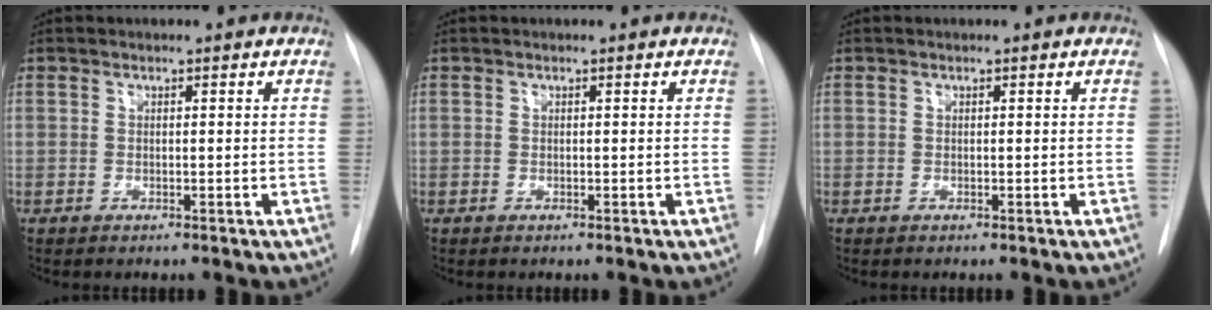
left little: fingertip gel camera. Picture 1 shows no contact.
{"total": 0.0}
{"total": 0.0}